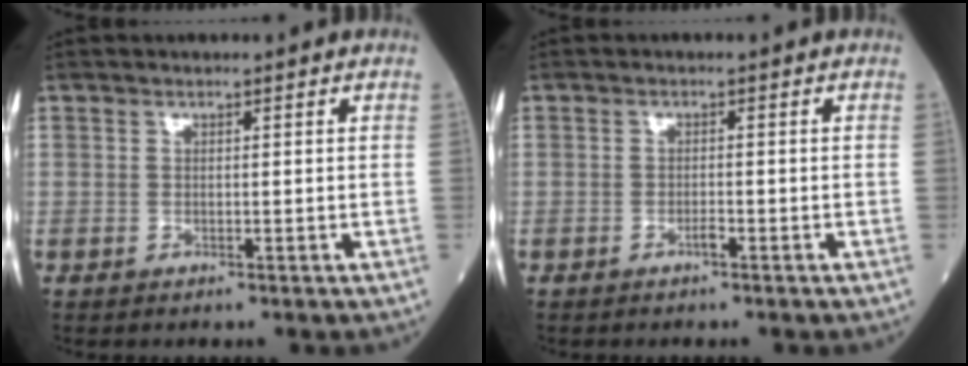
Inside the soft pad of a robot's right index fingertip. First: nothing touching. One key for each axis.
{"total": 0.9, "fx": -0.7, "fy": 0.1, "fz": 0.6, "tx": -0.013, "ty": 0.001, "tz": -0.012}